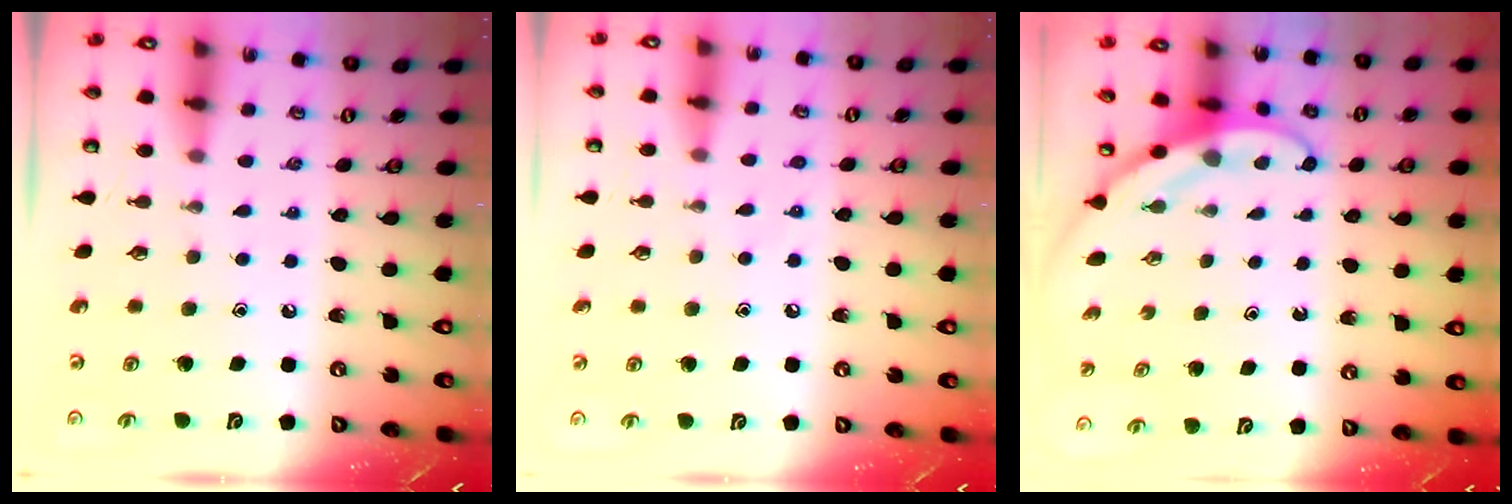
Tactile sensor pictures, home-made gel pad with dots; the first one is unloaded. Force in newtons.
{"total": 5.7, "press": 5.7, "slide": 0.6}
{"total": 3.8, "press": 3.7, "slide": 0.3}